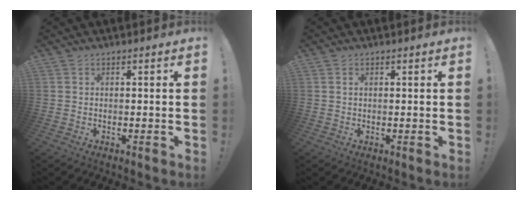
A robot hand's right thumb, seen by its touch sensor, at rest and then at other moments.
{"total": 0.8, "force": [0.4, 0.5, 0.6], "torque": [-0.007, 0.000, 0.005]}